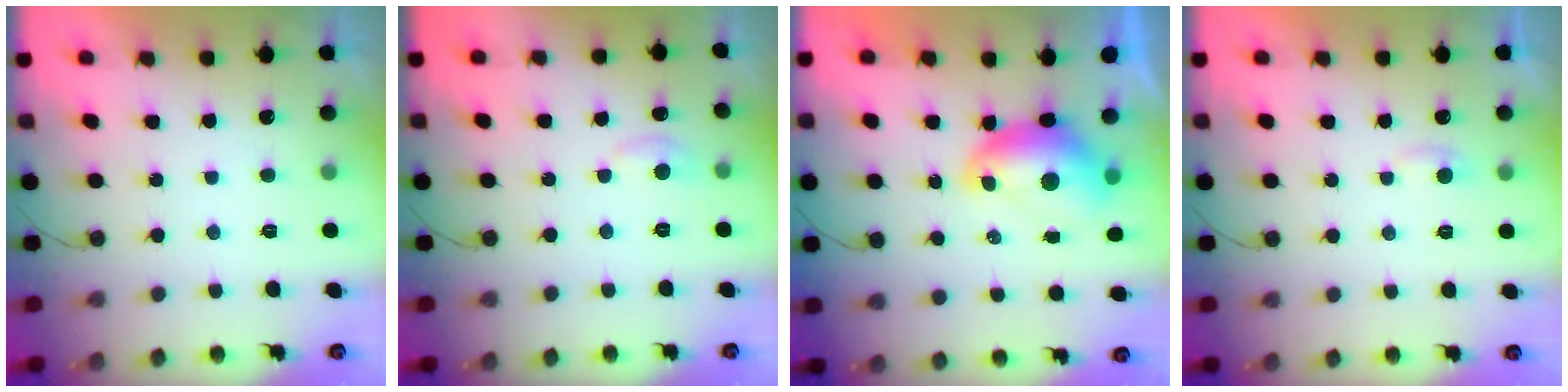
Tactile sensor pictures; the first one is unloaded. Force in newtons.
{"total": 5.4, "press": 5.3, "slide": 0.7}
{"total": 9.2, "press": 9.1, "slide": 0.9}
{"total": 2.7, "press": 2.7, "slide": 0.2}